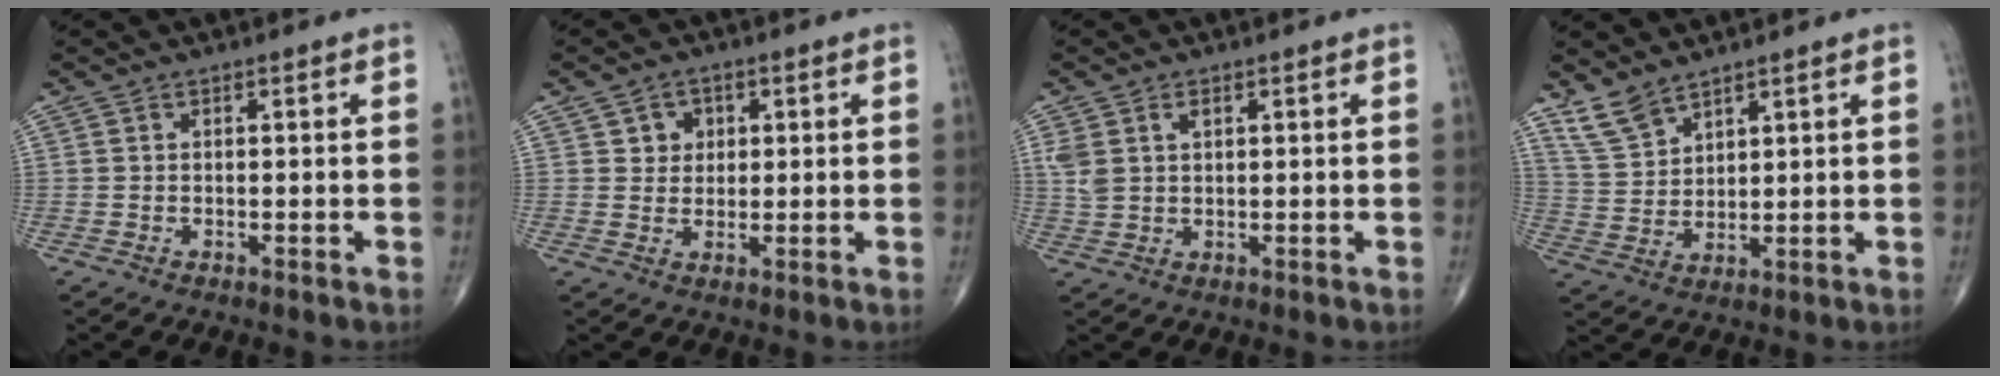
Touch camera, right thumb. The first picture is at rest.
{"total": 3.9, "force": [1.3, 3.3, 1.4], "torque": [0.000, -0.003, 0.018]}
{"total": 4.4, "force": [1.6, 2.8, 3.0], "torque": [-0.067, 0.006, 0.041]}
{"total": 6.0, "force": [4.9, 2.5, 2.3], "torque": [-0.040, -0.024, 0.111]}